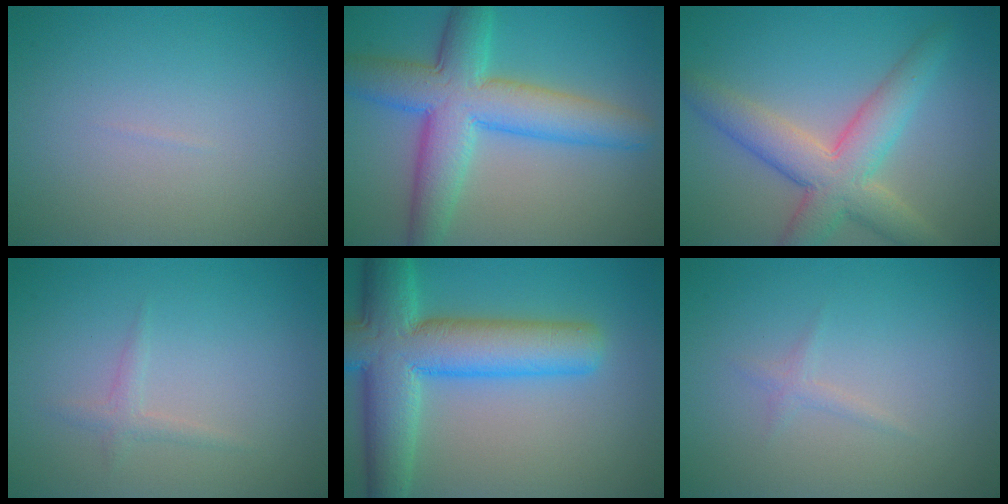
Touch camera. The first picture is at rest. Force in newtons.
{"total": 8.6, "press": 8.6, "slide": 0.1}
{"total": 6.3, "press": 6.3, "slide": 0.3}
{"total": 1.1, "press": 1.0, "slide": 0.1}
{"total": 10.1, "press": 10.1, "slide": 0.6}
{"total": 0.8, "press": 0.8, "slide": 0.0}